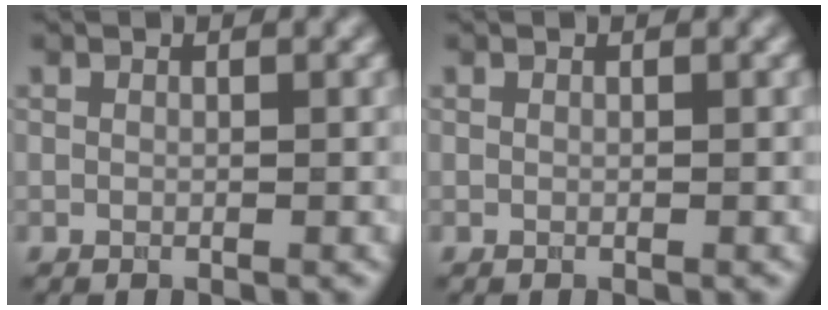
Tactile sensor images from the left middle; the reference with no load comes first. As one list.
[{"total": 0.0}]